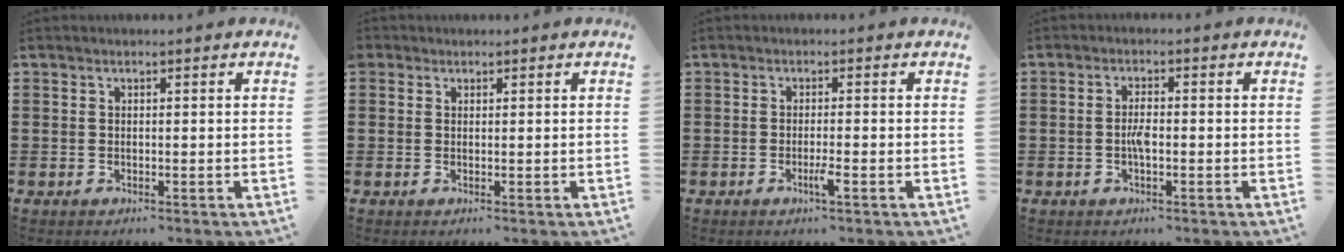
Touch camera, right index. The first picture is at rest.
{"total": 0.9, "force": [0.5, 0.7, -0.1], "torque": [0.000, 0.003, 0.010]}
{"total": 2.1, "force": [-1.1, 0.1, 1.8], "torque": [-0.036, -0.004, -0.022]}
{"total": 2.6, "force": [-0.6, 0.7, 2.5], "torque": [-0.054, 0.000, -0.013]}